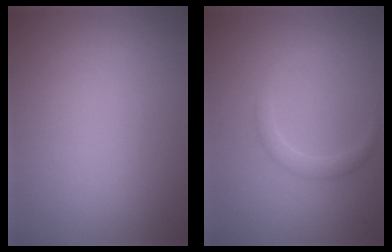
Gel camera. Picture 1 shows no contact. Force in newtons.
{"total": 1.4, "press": 1.4, "slide": 0.1}